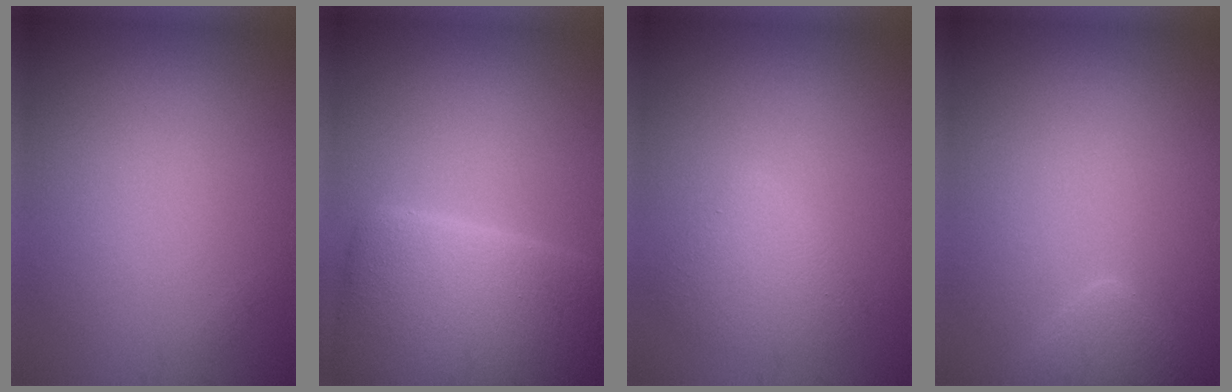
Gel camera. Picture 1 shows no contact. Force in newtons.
{"total": 9.0, "press": 9.0, "slide": 0.2}
{"total": 2.5, "press": 2.5, "slide": 0.2}
{"total": 2.5, "press": 2.4, "slide": 0.2}